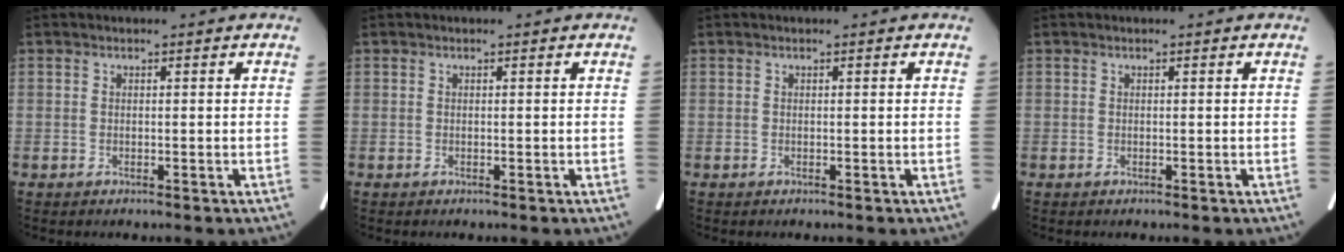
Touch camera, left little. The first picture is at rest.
{"total": 0.0}
{"total": 0.0}
{"total": 0.0}